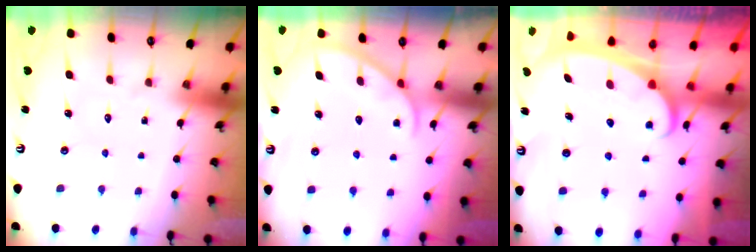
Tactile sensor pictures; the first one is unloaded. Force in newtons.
{"total": 1.2, "press": 1.1, "slide": 0.2}
{"total": 2.3, "press": 2.3, "slide": 0.3}